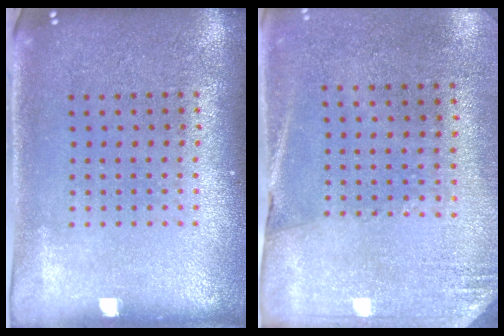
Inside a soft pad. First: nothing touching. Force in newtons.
{"total": 2.6, "press": 2.3, "slide": 1.2}